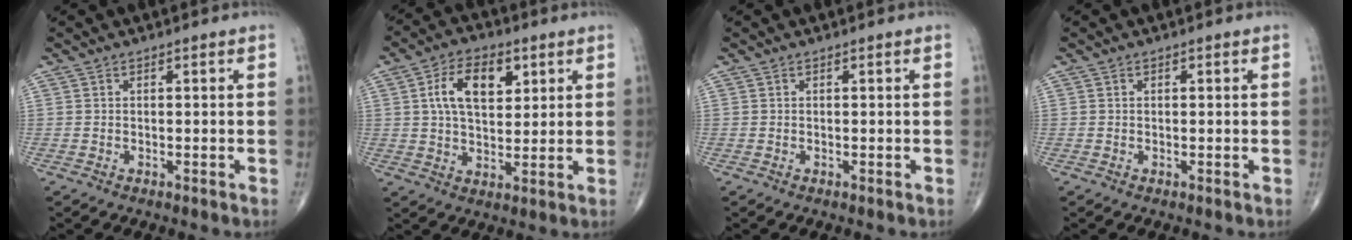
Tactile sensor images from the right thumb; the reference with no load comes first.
{"total": 10.6, "force": [3.4, 6.1, 8.0], "torque": [-0.121, -0.004, 0.059]}
{"total": 0.0}
{"total": 0.0}